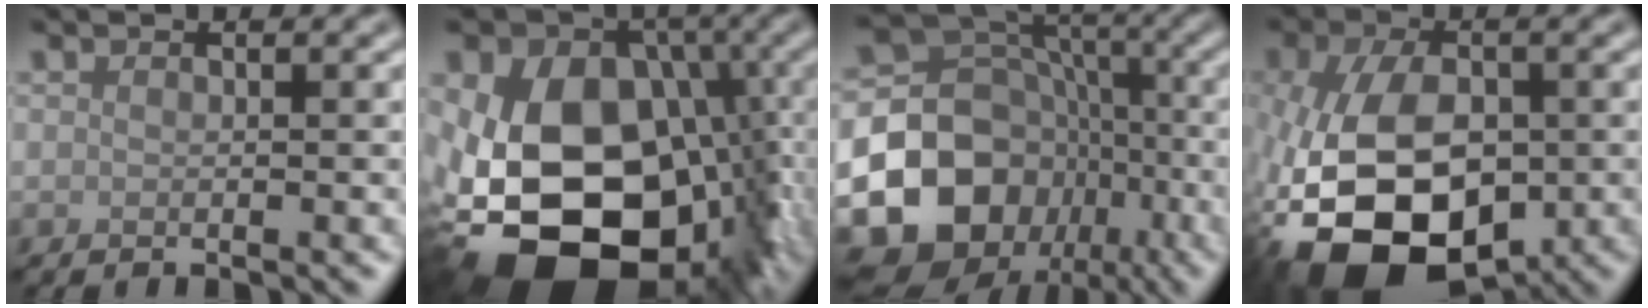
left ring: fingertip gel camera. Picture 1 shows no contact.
{"total": 19.0, "force": [-4.7, 13.2, 12.8], "torque": [-0.200, 0.000, -0.082]}
{"total": 17.3, "force": [-6.7, 14.3, 7.0], "torque": [-0.146, -0.020, -0.130]}
{"total": 13.5, "force": [-5.0, 7.9, 9.7], "torque": [-0.197, -0.036, -0.081]}